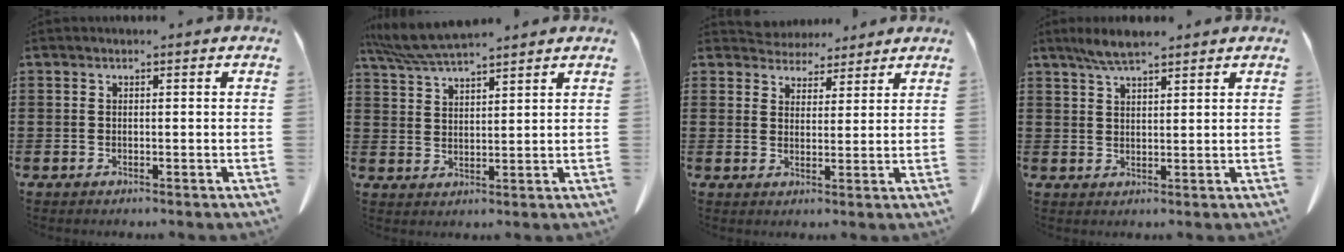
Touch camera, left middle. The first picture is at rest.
{"total": 6.0, "force": [5.3, 0.8, 2.8], "torque": [-0.069, -0.016, 0.099]}
{"total": 4.1, "force": [3.8, 1.3, -0.3], "torque": [-0.010, -0.011, 0.074]}
{"total": 4.1, "force": [3.2, 0.9, 2.4], "torque": [-0.054, -0.002, 0.059]}